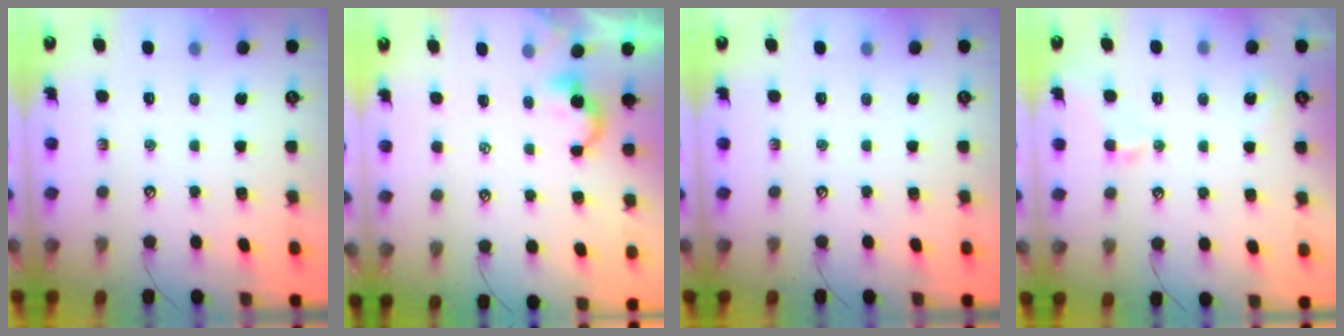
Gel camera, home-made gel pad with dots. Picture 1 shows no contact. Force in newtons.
{"total": 2.9, "press": 2.9, "slide": 0.2}
{"total": 0.0}
{"total": 2.0, "press": 1.9, "slide": 0.5}